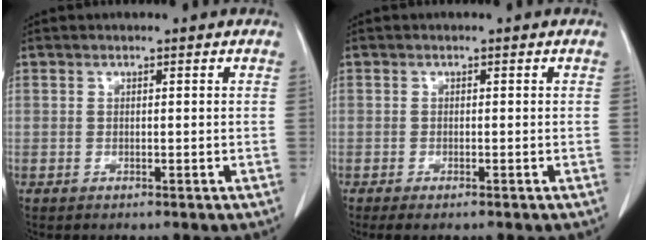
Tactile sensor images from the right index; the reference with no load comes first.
{"total": 2.1, "force": [-1.5, 0.5, 1.3], "torque": [-0.020, -0.006, -0.021]}